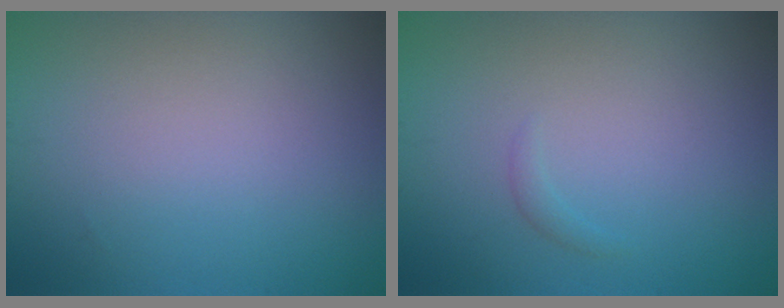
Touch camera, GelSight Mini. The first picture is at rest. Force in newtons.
{"total": 0.6, "press": 0.6, "slide": 0.0}